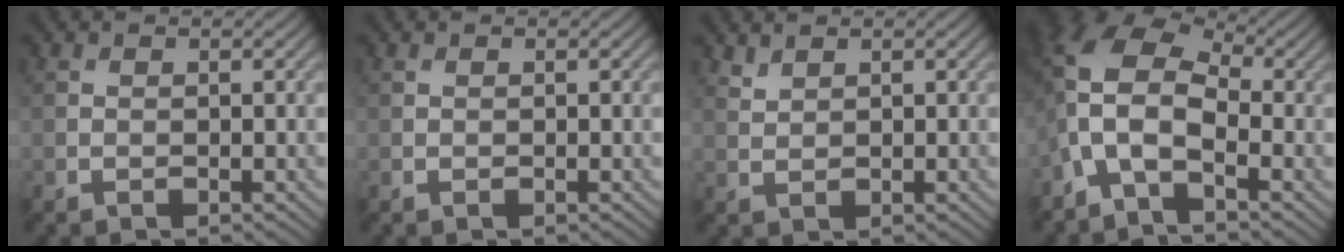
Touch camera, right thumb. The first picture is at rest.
{"total": 0.0}
{"total": 1.5, "force": [1.3, 0.4, 0.5], "torque": [-0.021, 0.001, 0.034]}
{"total": 9.0, "force": [-2.2, 4.8, 7.3], "torque": [-0.155, 0.010, -0.066]}